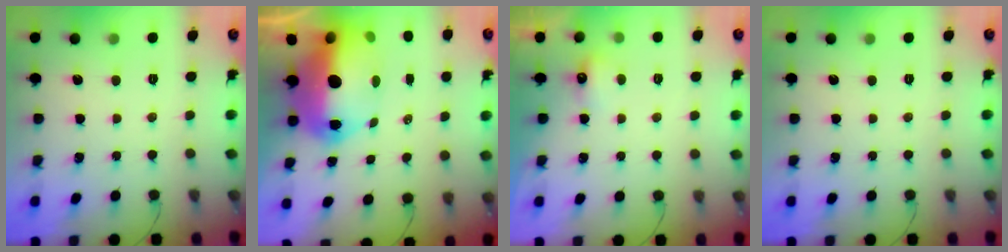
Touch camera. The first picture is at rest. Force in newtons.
{"total": 17.6, "press": 17.2, "slide": 4.0}
{"total": 3.7, "press": 3.5, "slide": 1.2}
{"total": 0.0}